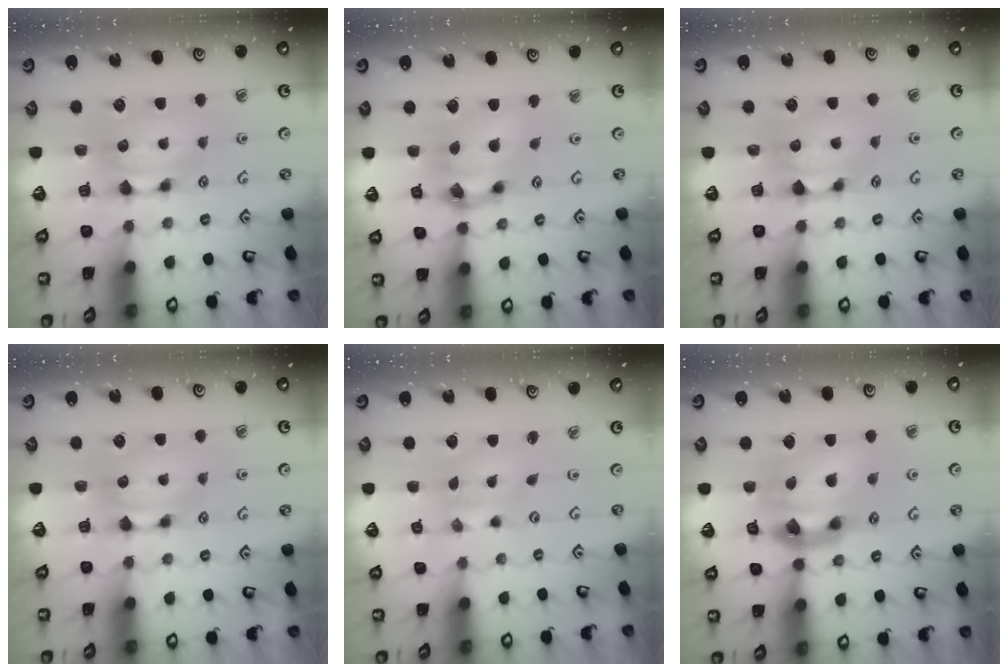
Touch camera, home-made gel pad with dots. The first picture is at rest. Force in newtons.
{"total": 6.2, "press": 5.7, "slide": 2.4}
{"total": 0.9, "press": 0.6, "slide": 0.7}
{"total": 0.0}
{"total": 2.7, "press": 2.5, "slide": 0.9}
{"total": 7.7, "press": 7.3, "slide": 2.4}